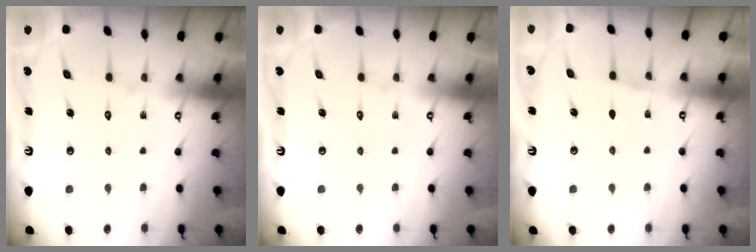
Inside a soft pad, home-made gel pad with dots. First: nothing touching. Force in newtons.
{"total": 0.0}
{"total": 3.0, "press": 2.9, "slide": 0.4}